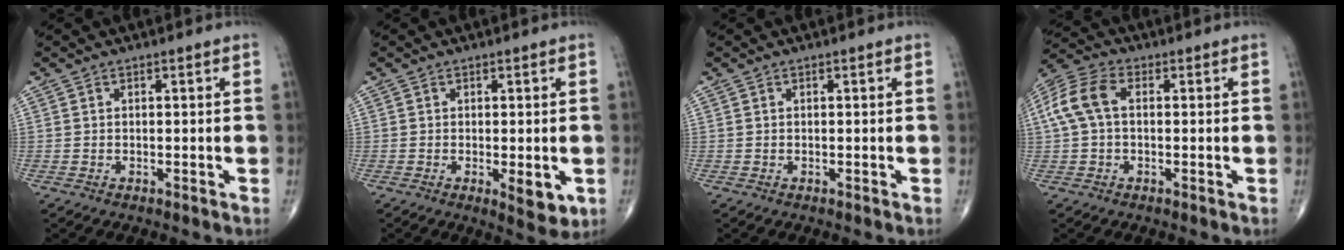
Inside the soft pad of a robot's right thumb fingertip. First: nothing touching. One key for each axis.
{"total": 4.7, "fx": -1.1, "fy": 1.9, "fz": 4.2, "tx": -0.050, "ty": -0.011, "tz": -0.011}
{"total": 0.0}
{"total": 8.4, "fx": 0.9, "fy": 5.2, "fz": 6.6, "tx": -0.151, "ty": 0.027, "tz": 0.013}